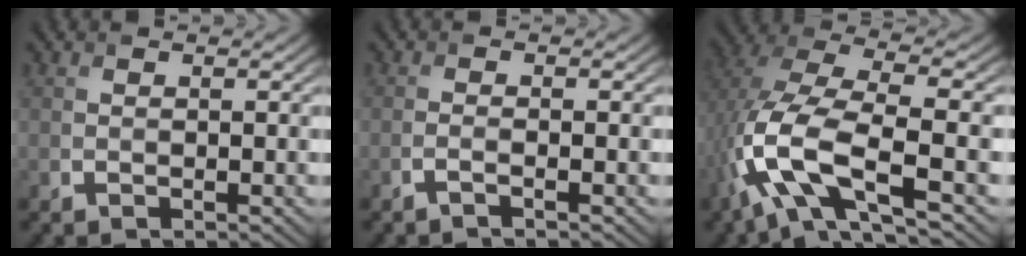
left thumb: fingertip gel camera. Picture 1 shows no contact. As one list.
[{"total": 1.2, "force": [-0.8, 0.2, 0.9], "torque": [-0.011, 0.003, -0.024]}, {"total": 13.3, "force": [-4.1, 5.6, 11.4], "torque": [-0.276, -0.010, -0.082]}]